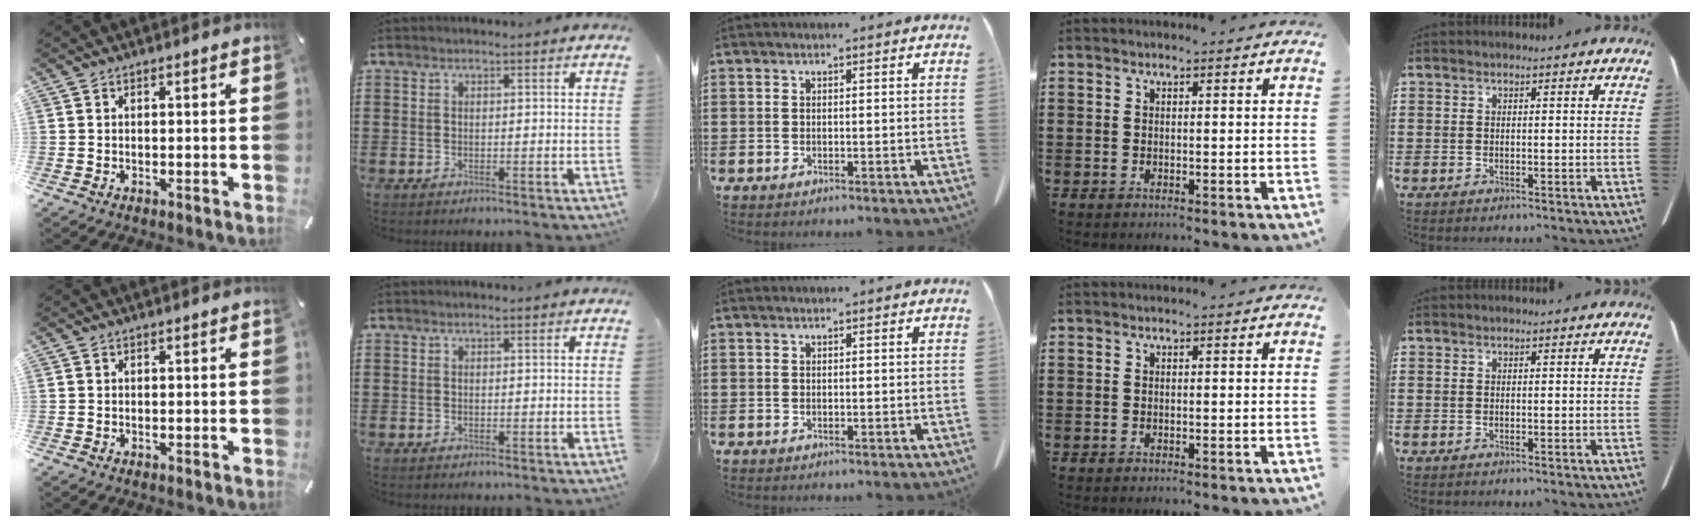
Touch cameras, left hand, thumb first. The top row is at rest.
{}